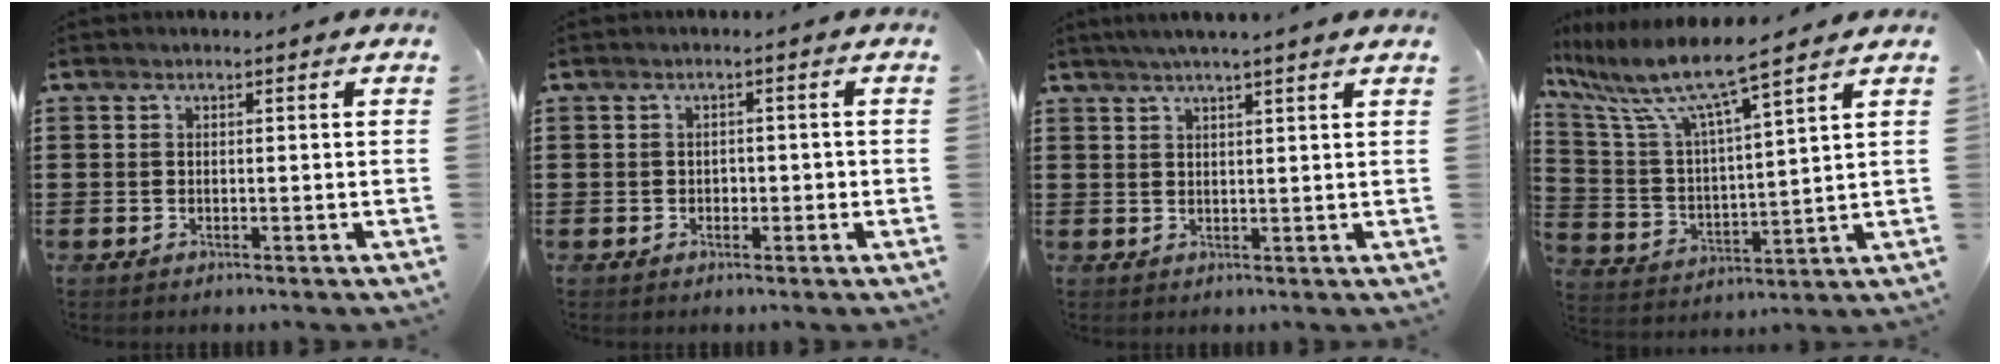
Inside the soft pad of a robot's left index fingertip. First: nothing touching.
{"total": 1.3, "force": [-0.3, 0.9, 0.9], "torque": [-0.019, 0.003, -0.009]}
{"total": 2.8, "force": [2.4, -0.6, 1.3], "torque": [-0.029, -0.001, 0.045]}
{"total": 8.7, "force": [7.2, 0.1, 4.9], "torque": [-0.128, -0.046, 0.117]}